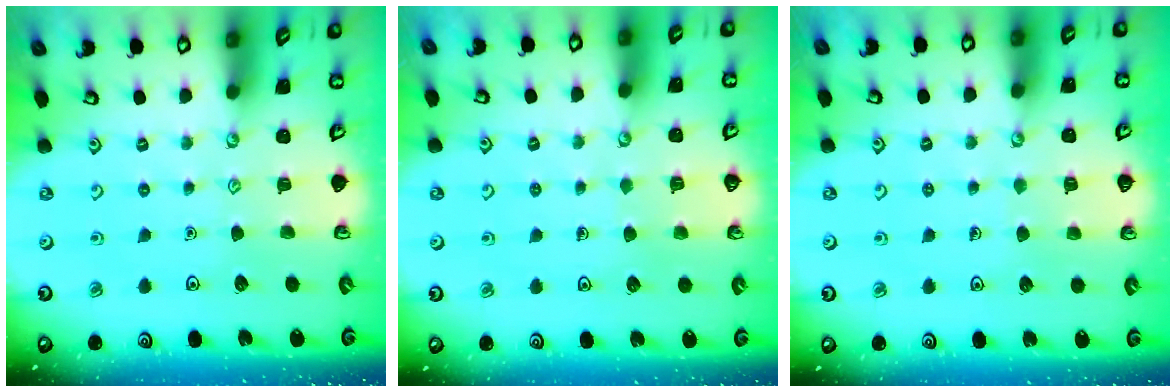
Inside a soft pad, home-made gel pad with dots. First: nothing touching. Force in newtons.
{"total": 3.7, "press": 3.7, "slide": 0.2}
{"total": 4.6, "press": 4.6, "slide": 0.4}